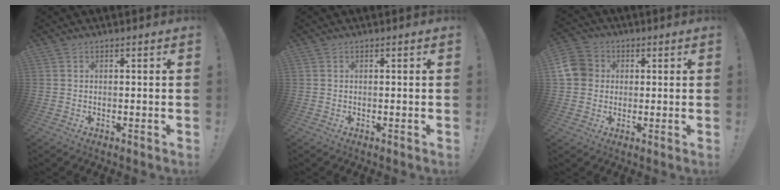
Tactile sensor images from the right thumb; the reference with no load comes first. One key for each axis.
{"total": 0.0}
{"total": 8.8, "fx": 1.1, "fy": 8.0, "fz": 3.6, "tx": -0.065, "ty": 0.011, "tz": 0.026}